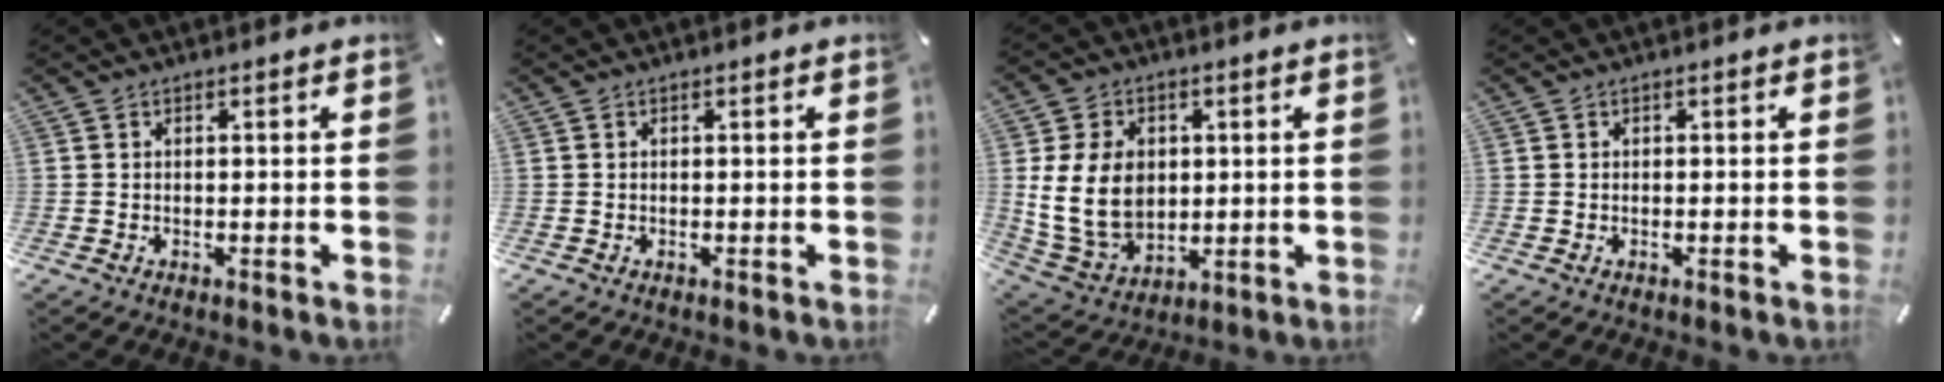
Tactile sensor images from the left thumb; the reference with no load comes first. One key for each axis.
{"total": 0.0}
{"total": 14.1, "fx": 1.5, "fy": 10.9, "fz": 8.7, "tx": -0.183, "ty": 0.001, "tz": 0.027}
{"total": 0.0}